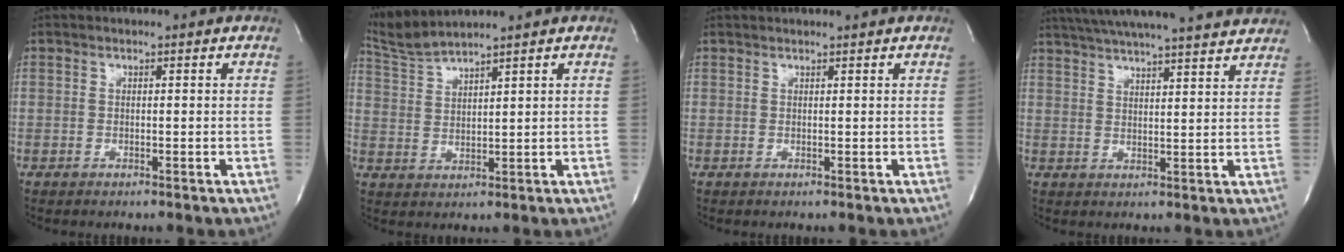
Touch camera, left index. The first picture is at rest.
{"total": 5.0, "force": [4.7, -1.4, 0.9], "torque": [-0.035, 0.003, 0.104]}
{"total": 1.9, "force": [1.8, -0.3, 0.4], "torque": [-0.005, 0.010, 0.023]}
{"total": 22.2, "force": [20.1, 1.8, 9.4], "torque": [-0.159, 0.014, 0.267]}